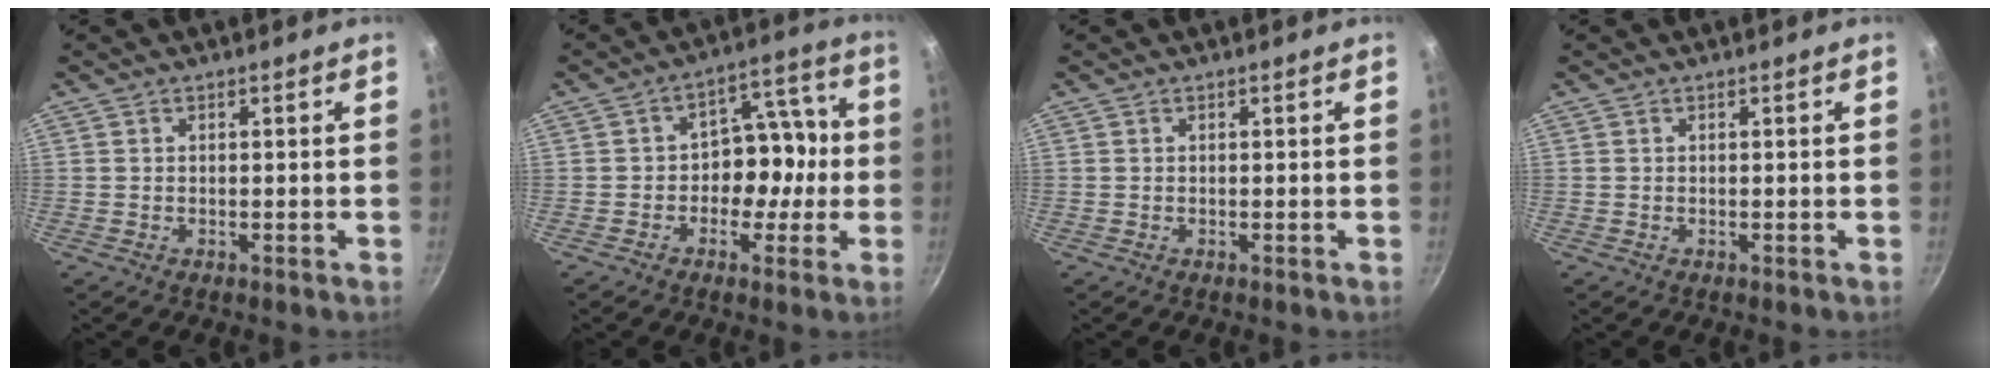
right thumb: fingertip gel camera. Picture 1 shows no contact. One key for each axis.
{"total": 10.1, "fx": -1.6, "fy": 7.5, "fz": 6.5, "tx": -0.028, "ty": 0.046, "tz": -0.032}
{"total": 0.0}
{"total": 0.0}